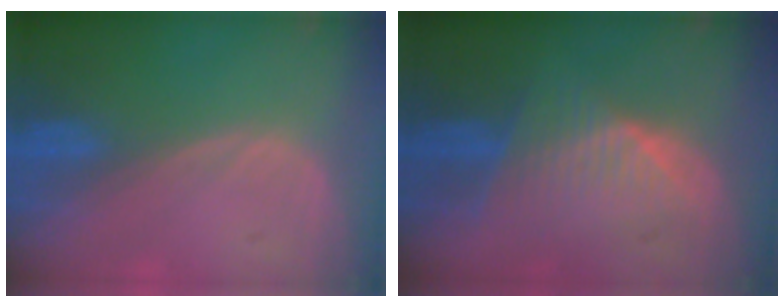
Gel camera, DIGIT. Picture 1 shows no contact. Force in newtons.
{"total": 7.5, "press": 6.7, "slide": 3.3}